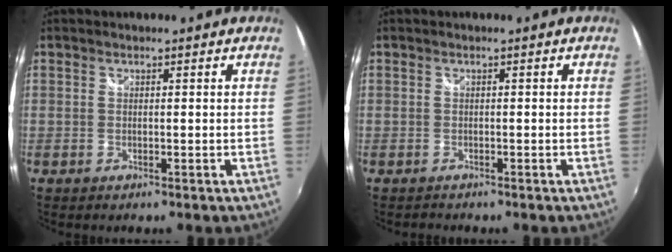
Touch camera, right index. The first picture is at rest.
{"total": 1.1, "force": [-1.1, 0.0, 0.0], "torque": [-0.005, -0.004, -0.016]}